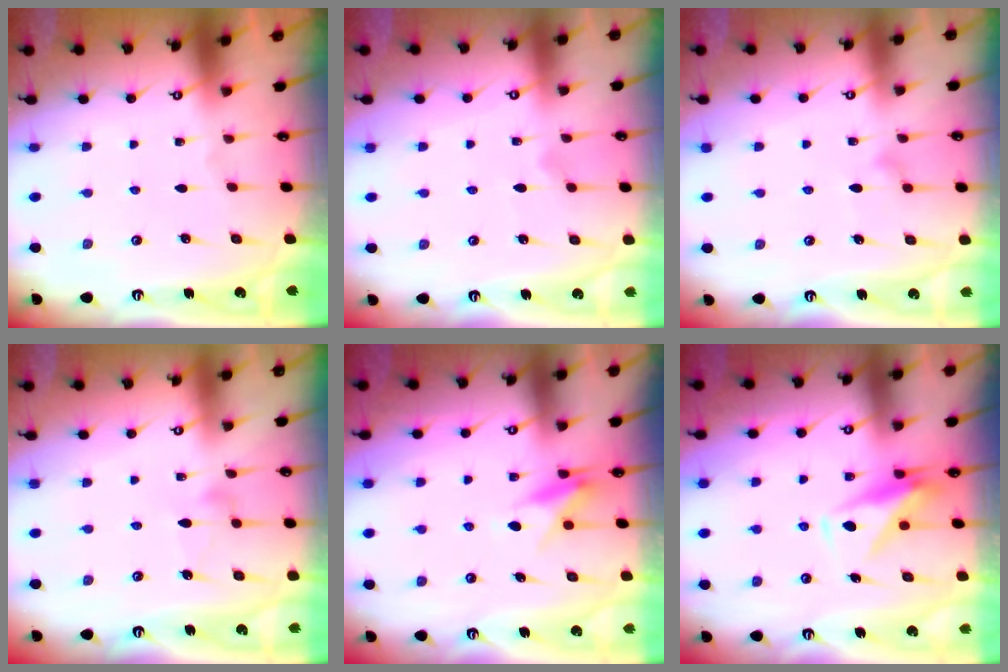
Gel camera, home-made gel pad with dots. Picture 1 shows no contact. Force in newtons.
{"total": 7.5, "press": 7.5, "slide": 0.4}
{"total": 8.7, "press": 8.7, "slide": 0.4}
{"total": 6.6, "press": 6.6, "slide": 0.3}
{"total": 8.0, "press": 8.0, "slide": 0.5}
{"total": 8.3, "press": 8.3, "slide": 0.3}